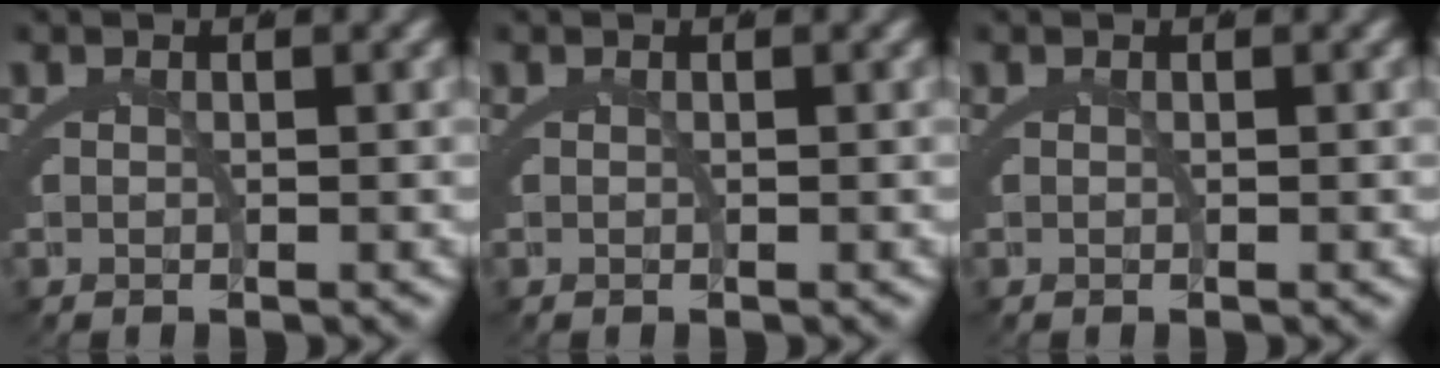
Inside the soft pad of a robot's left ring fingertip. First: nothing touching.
{"total": 0.0}
{"total": 0.0}